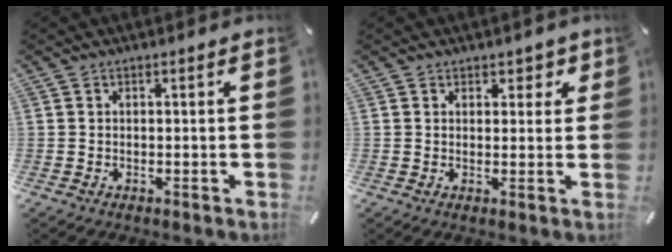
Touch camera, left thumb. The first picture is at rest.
{"total": 2.6, "force": [1.4, 2.0, 0.8], "torque": [0.011, -0.007, 0.016]}